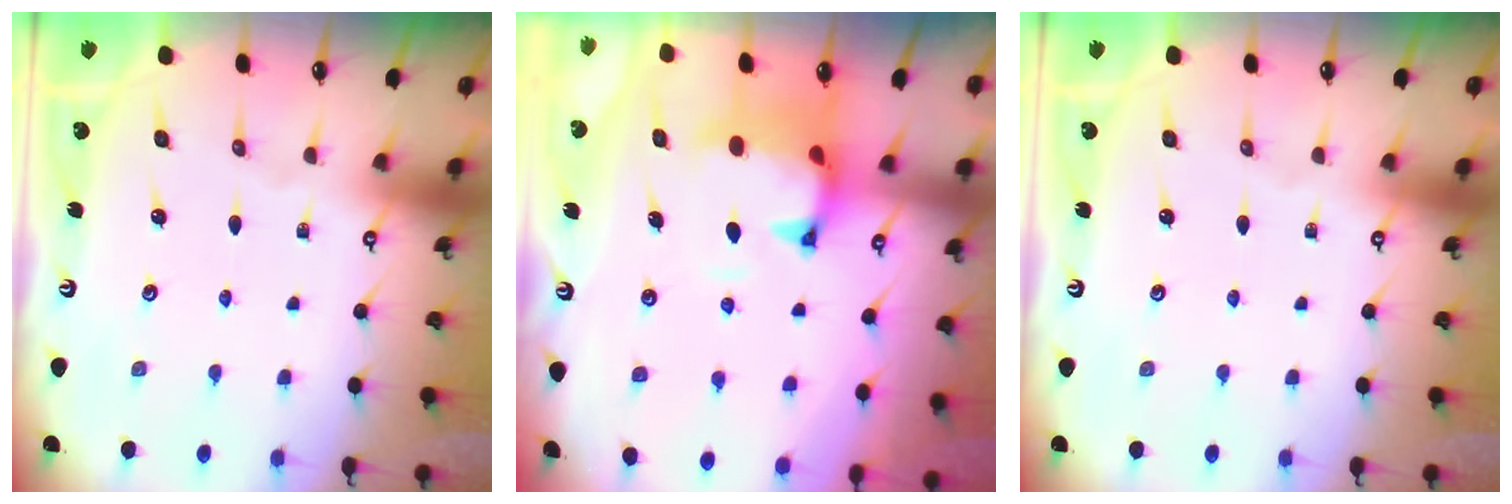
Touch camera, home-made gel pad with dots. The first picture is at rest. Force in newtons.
{"total": 1.1, "press": 0.3, "slide": 1.1}
{"total": 0.0}